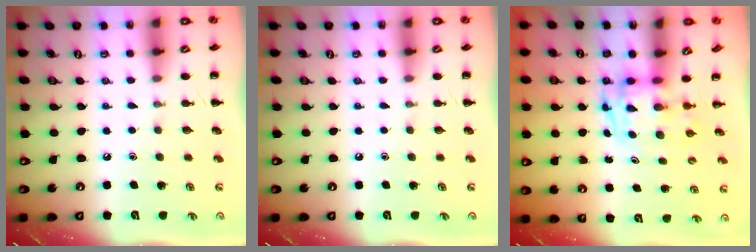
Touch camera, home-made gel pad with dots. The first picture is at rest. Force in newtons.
{"total": 0.0}
{"total": 3.2, "press": 3.2, "slide": 0.6}